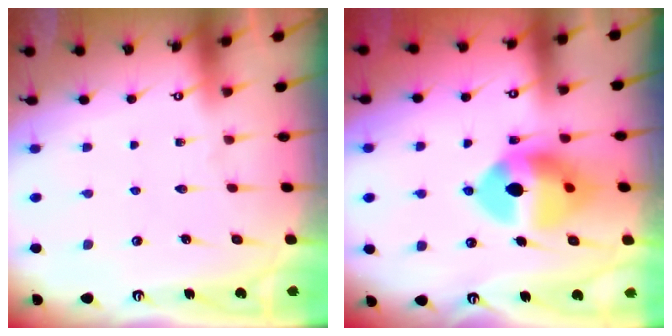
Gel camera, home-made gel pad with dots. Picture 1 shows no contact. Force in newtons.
{"total": 13.2, "press": 13.1, "slide": 1.8}